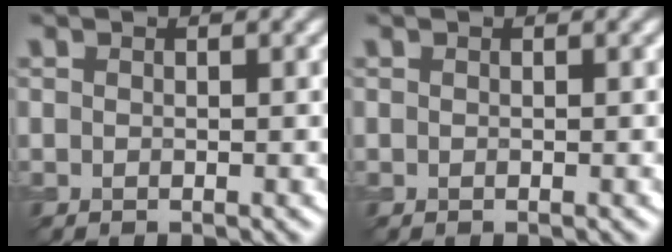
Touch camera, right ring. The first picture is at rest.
{"total": 0.0}